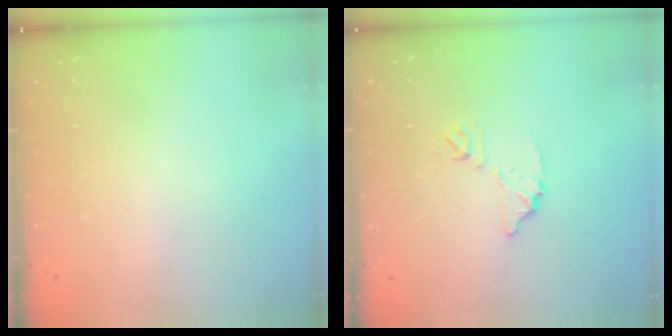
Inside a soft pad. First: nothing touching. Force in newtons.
{"total": 7.8, "press": 7.8, "slide": 0.3}